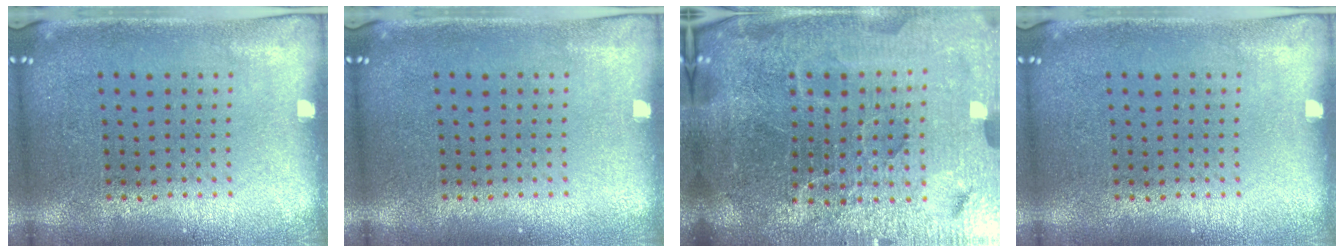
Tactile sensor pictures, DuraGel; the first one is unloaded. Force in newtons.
{"total": 0.0}
{"total": 6.9, "press": 6.1, "slide": 3.4}
{"total": 0.0}